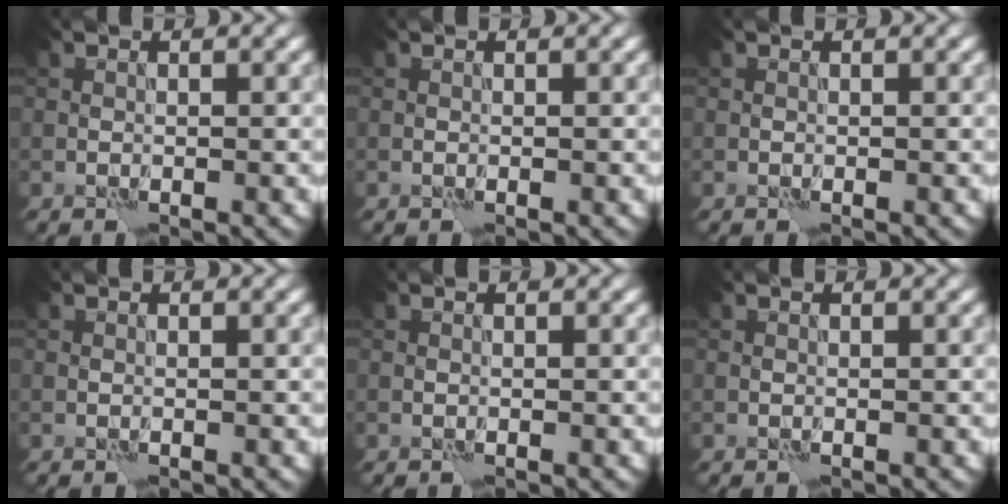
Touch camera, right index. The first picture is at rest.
{"total": 0.0}
{"total": 0.0}
{"total": 0.0}
{"total": 0.0}
{"total": 0.0}